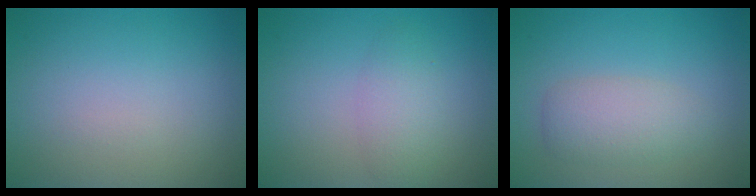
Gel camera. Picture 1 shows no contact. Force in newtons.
{"total": 2.4, "press": 2.4, "slide": 0.0}
{"total": 3.0, "press": 3.0, "slide": 0.3}